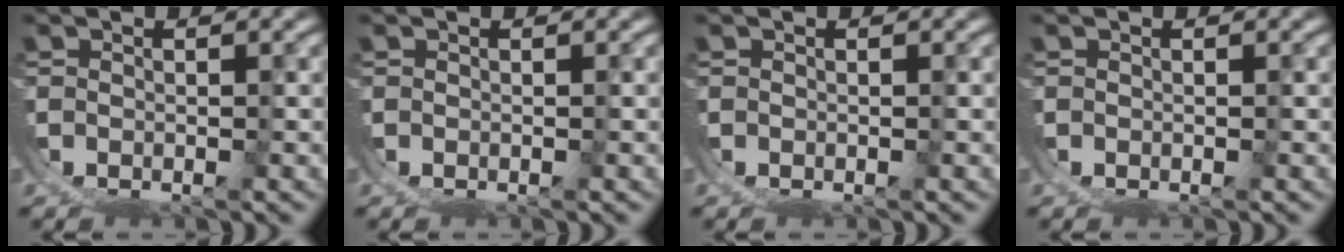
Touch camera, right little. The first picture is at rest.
{"total": 0.0}
{"total": 0.0}
{"total": 0.0}